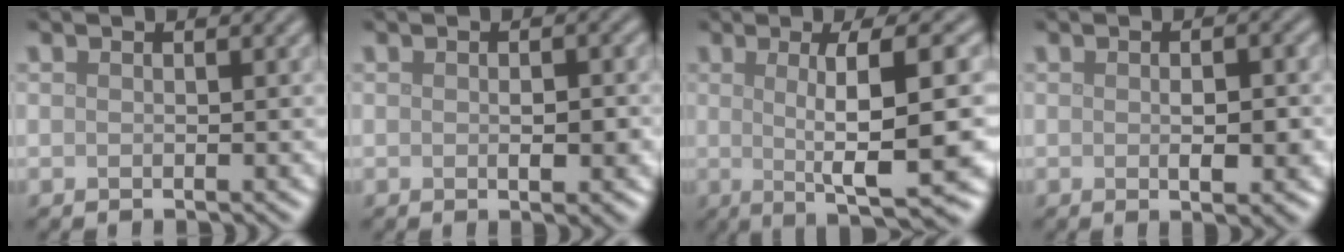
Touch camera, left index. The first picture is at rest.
{"total": 2.4, "force": [-0.3, 1.0, 2.2], "torque": [-0.032, -0.004, -0.001]}
{"total": 9.8, "force": [-0.1, 2.0, 9.6], "torque": [-0.123, 0.009, -0.001]}
{"total": 3.1, "force": [-0.2, 1.1, 2.9], "torque": [-0.043, -0.003, 0.000]}